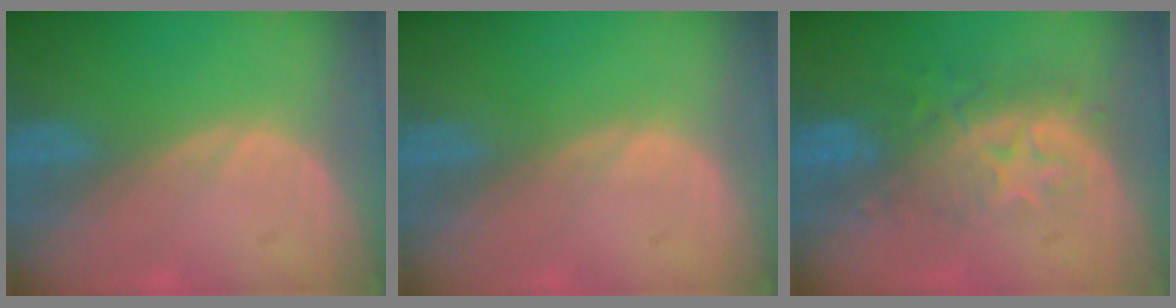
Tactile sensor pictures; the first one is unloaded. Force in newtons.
{"total": 0.0}
{"total": 8.2, "press": 7.5, "slide": 3.3}